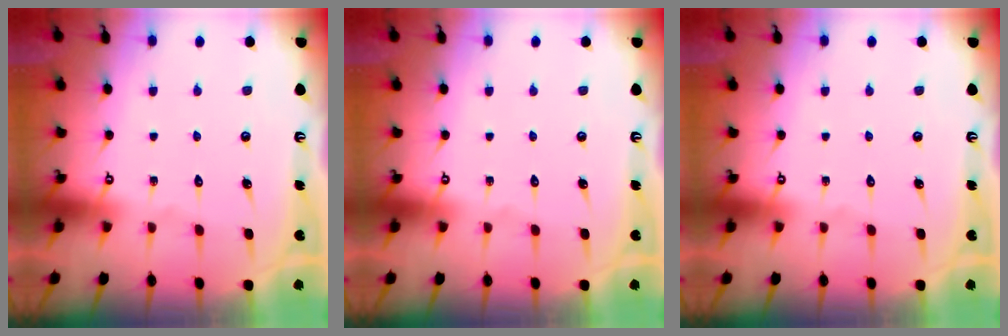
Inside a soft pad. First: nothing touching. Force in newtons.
{"total": 0.0}
{"total": 0.0}